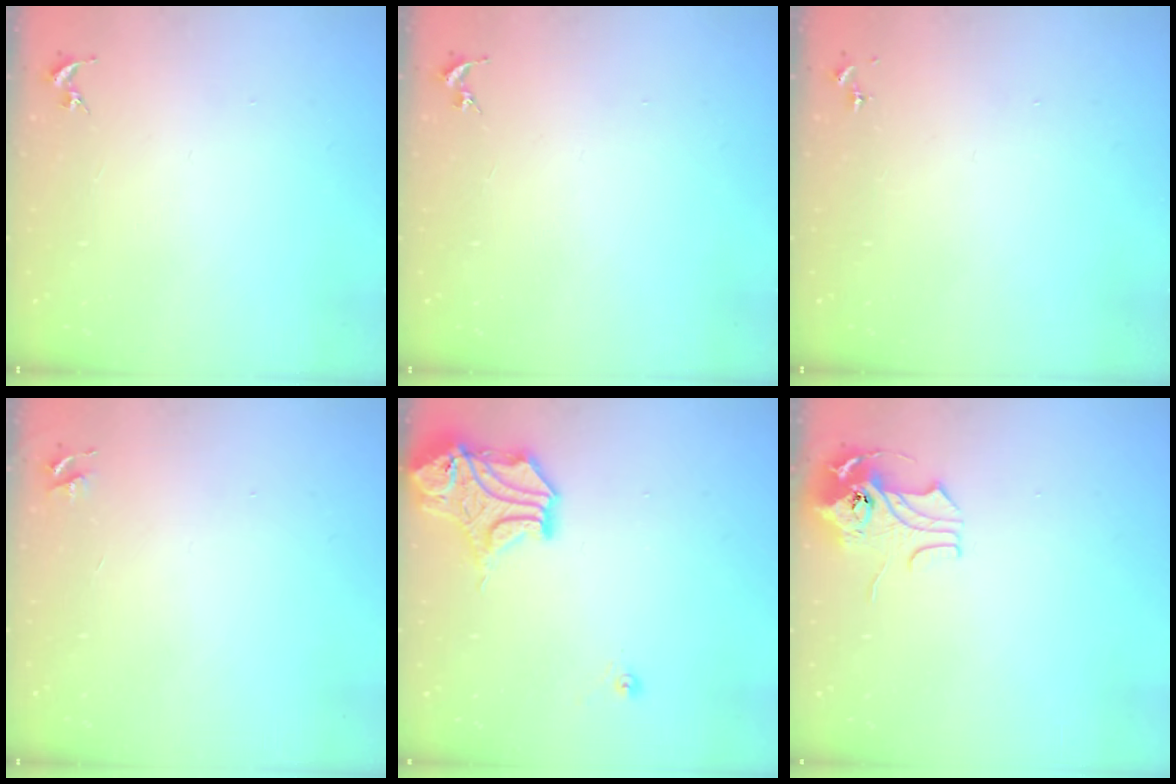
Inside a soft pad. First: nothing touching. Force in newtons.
{"total": 0.0}
{"total": 0.0}
{"total": 3.5, "press": 3.5, "slide": 0.4}
{"total": 14.3, "press": 14.0, "slide": 2.5}
{"total": 10.2, "press": 10.2, "slide": 1.1}